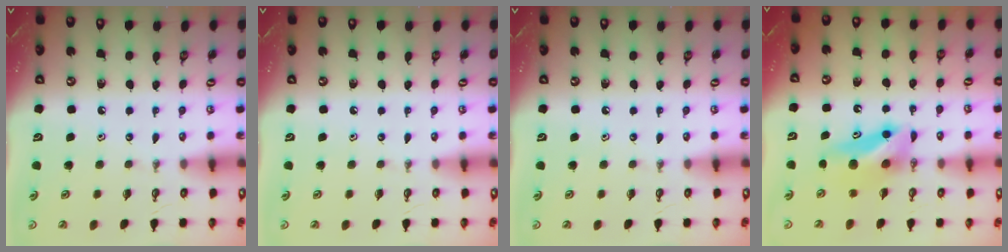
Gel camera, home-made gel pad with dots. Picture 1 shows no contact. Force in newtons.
{"total": 0.0}
{"total": 0.0}
{"total": 7.0, "press": 6.5, "slide": 2.5}